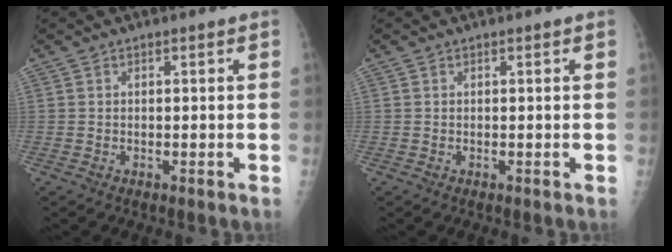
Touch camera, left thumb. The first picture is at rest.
{"total": 0.0}